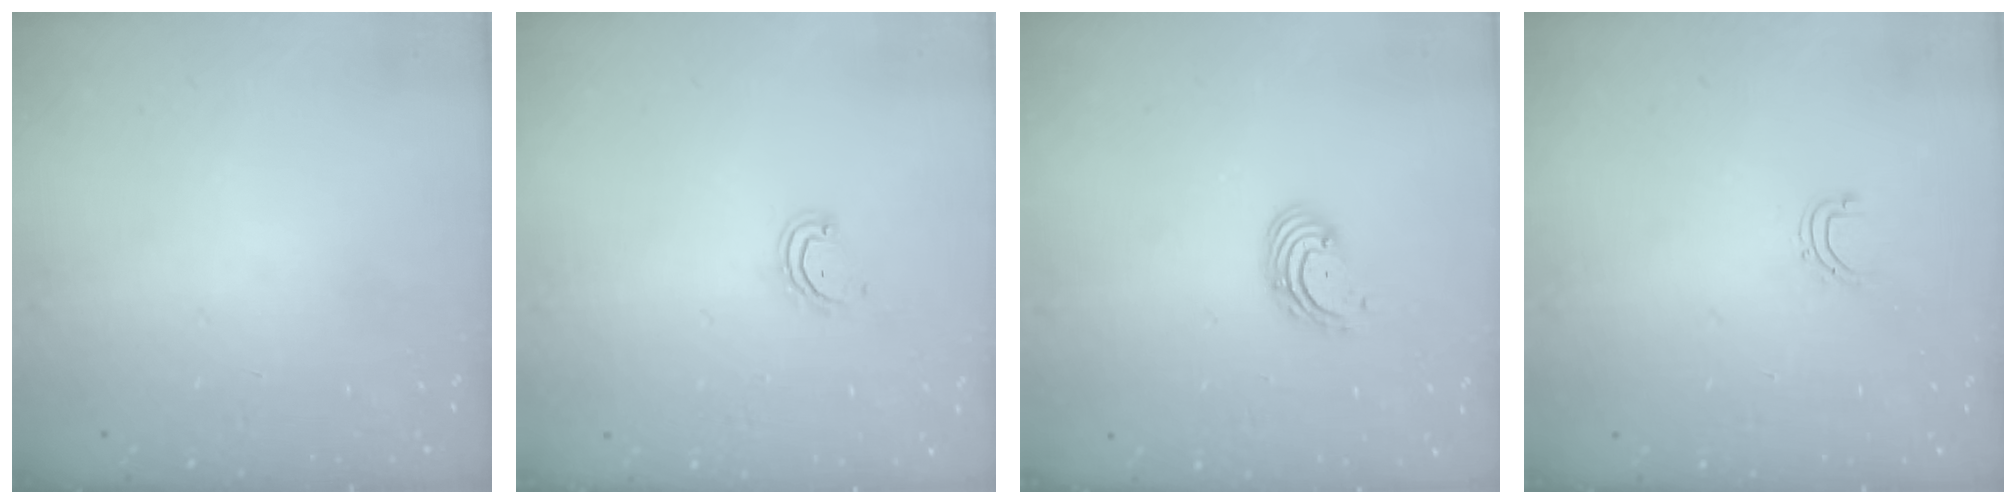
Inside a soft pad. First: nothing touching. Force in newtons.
{"total": 2.9, "press": 2.9, "slide": 0.3}
{"total": 2.7, "press": 2.7, "slide": 0.1}
{"total": 3.8, "press": 3.8, "slide": 0.3}